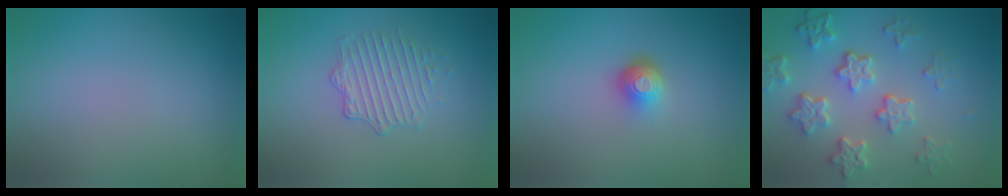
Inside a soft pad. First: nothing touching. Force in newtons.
{"total": 2.3, "press": 1.6, "slide": 1.6}
{"total": 2.2, "press": 1.5, "slide": 1.6}
{"total": 5.9, "press": 4.5, "slide": 3.8}